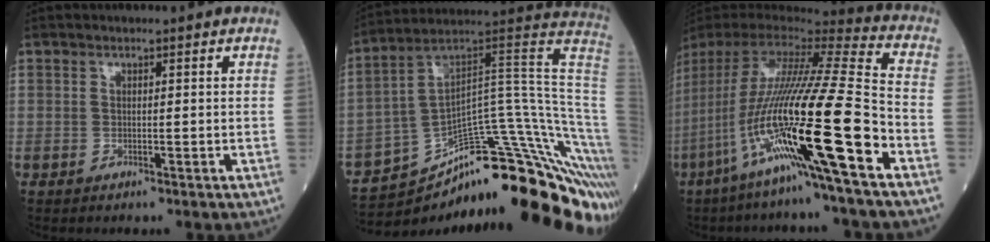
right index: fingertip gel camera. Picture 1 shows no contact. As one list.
[{"total": 24.7, "force": [-16.9, 2.6, 17.8], "torque": [-0.105, 0.065, -0.236]}, {"total": 26.2, "force": [-9.4, 0.6, 24.5], "torque": [-0.479, -0.045, -0.177]}]